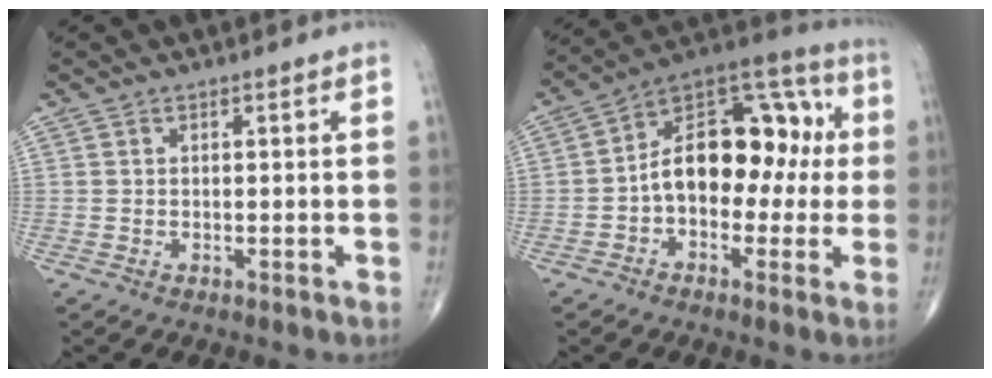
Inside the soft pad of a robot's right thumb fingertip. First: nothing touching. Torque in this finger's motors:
{"motor_torque": [1.98, 2.12, 1.93, -0.21, 0.14]}